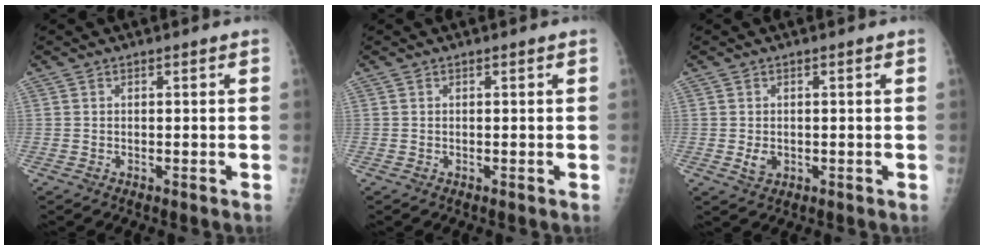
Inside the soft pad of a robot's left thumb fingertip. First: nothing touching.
{"total": 0.0}
{"total": 2.4, "force": [0.0, 1.7, 1.7], "torque": [-0.022, -0.004, 0.008]}